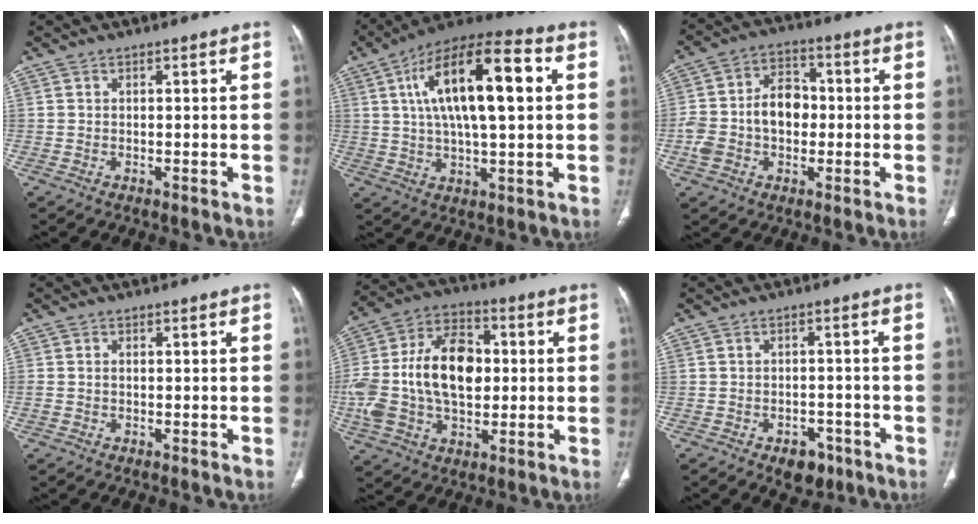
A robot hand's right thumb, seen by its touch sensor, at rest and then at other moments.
{"total": 20.2, "force": [4.4, 7.3, 18.4], "torque": [-0.304, 0.017, 0.065]}
{"total": 12.0, "force": [-1.1, 8.6, 8.3], "torque": [-0.137, 0.036, -0.025]}
{"total": 1.0, "force": [-0.1, 0.8, 0.7], "torque": [-0.018, 0.007, 0.001]}
{"total": 22.9, "force": [1.2, 14.4, 17.7], "torque": [-0.365, 0.015, 0.026]}
{"total": 5.6, "force": [-3.3, 3.6, 2.7], "torque": [-0.017, 0.019, -0.040]}